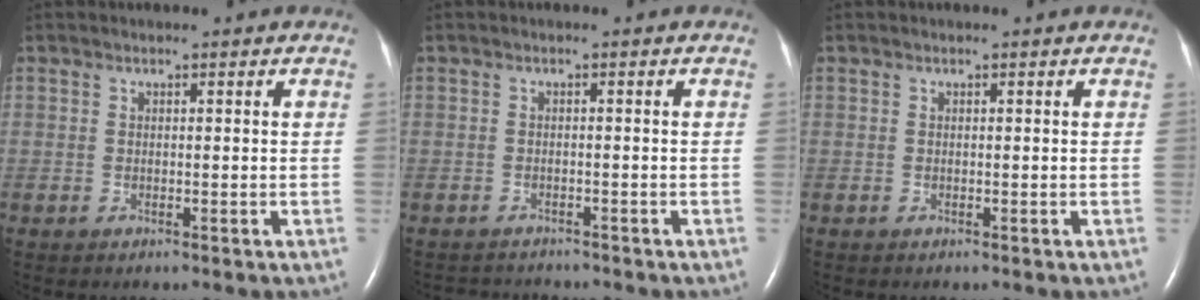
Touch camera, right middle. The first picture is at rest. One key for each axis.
{"total": 3.0, "fx": -3.0, "fy": 0.4, "fz": -0.2, "tx": 0.002, "ty": -0.009, "tz": -0.043}
{"total": 0.0}